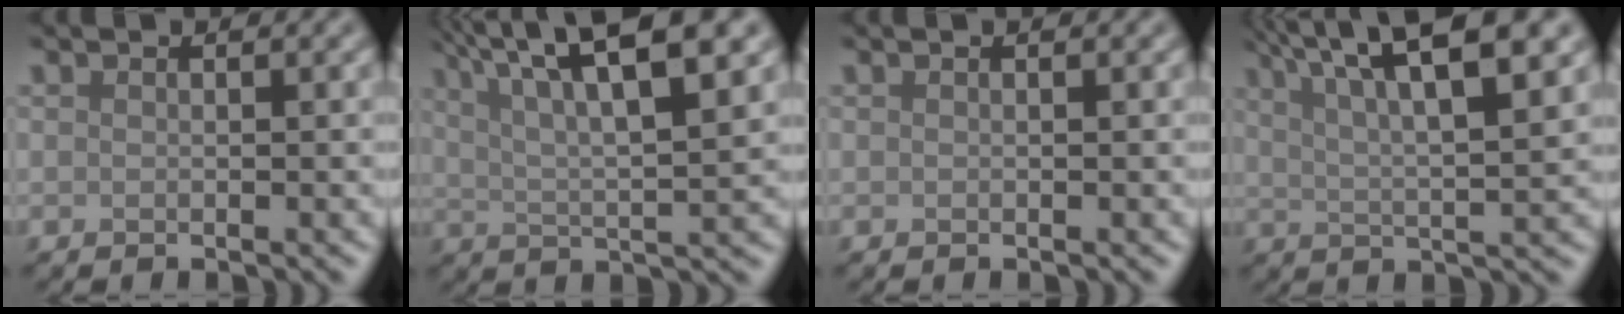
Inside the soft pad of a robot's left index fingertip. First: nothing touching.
{"total": 9.7, "force": [5.4, 2.2, 7.8], "torque": [-0.118, 0.021, 0.084]}
{"total": 0.0}
{"total": 9.7, "force": [5.6, 2.3, 7.6], "torque": [-0.109, 0.025, 0.078]}